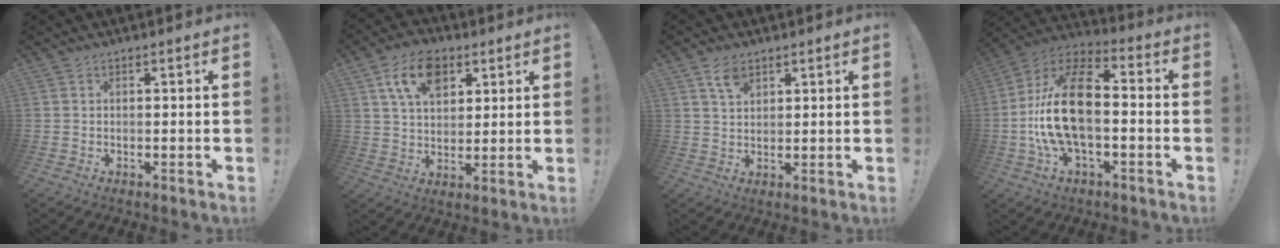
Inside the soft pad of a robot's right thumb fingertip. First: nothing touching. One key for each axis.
{"total": 13.1, "fx": 6.1, "fy": 8.7, "fz": 7.8, "tx": -0.123, "ty": -0.009, "tz": 0.114}
{"total": 4.9, "fx": 3.0, "fy": 2.6, "fz": 2.9, "tx": -0.053, "ty": -0.009, "tz": 0.054}
{"total": 19.1, "fx": -2.2, "fy": 9.6, "fz": 16.4, "tx": -0.310, "ty": 0.022, "tz": -0.037}